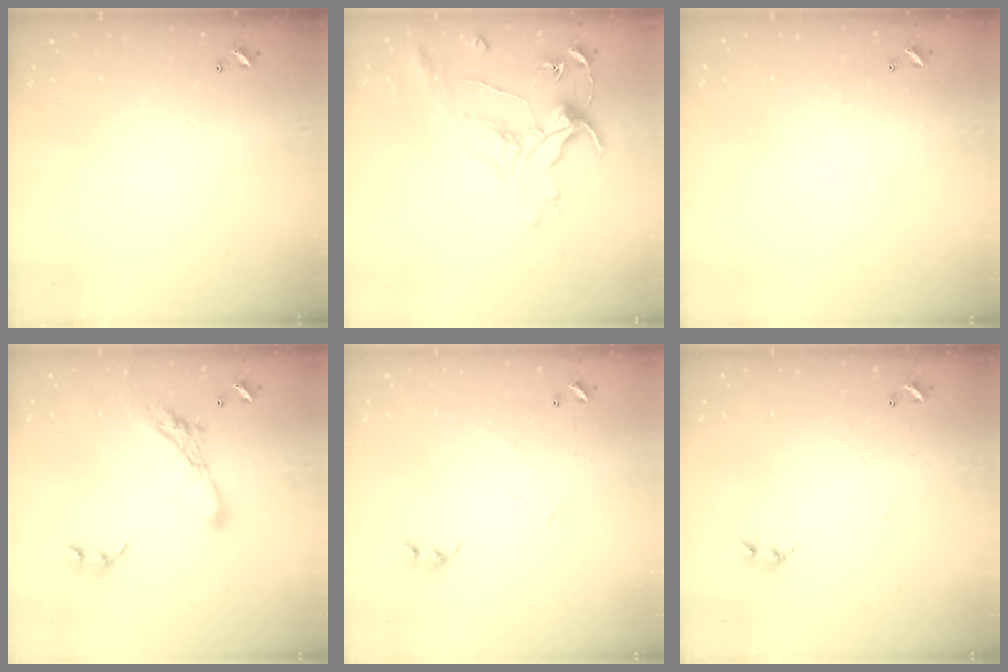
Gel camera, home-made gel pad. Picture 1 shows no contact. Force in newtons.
{"total": 0.9, "press": 0.2, "slide": 0.9}
{"total": 0.9, "press": 0.7, "slide": 0.4}
{"total": 13.4, "press": 13.3, "slide": 1.4}
{"total": 4.8, "press": 4.7, "slide": 0.8}
{"total": 2.4, "press": 2.4, "slide": 0.4}